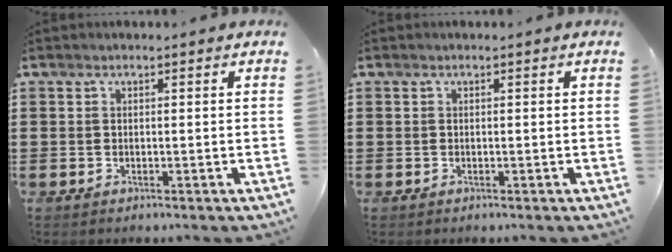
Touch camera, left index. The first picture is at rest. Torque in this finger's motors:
{"motor_torque": [0.00, 0.00, -0.02, 0.00]}